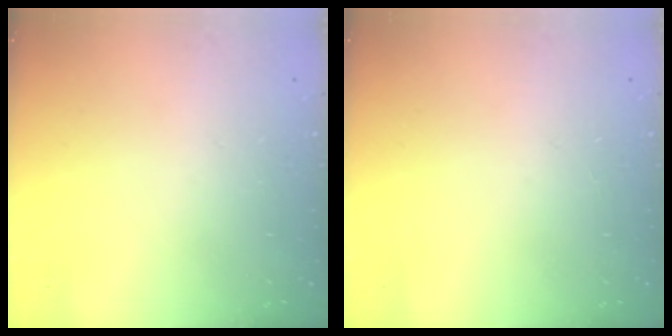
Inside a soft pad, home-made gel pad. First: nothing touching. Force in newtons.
{"total": 0.0}